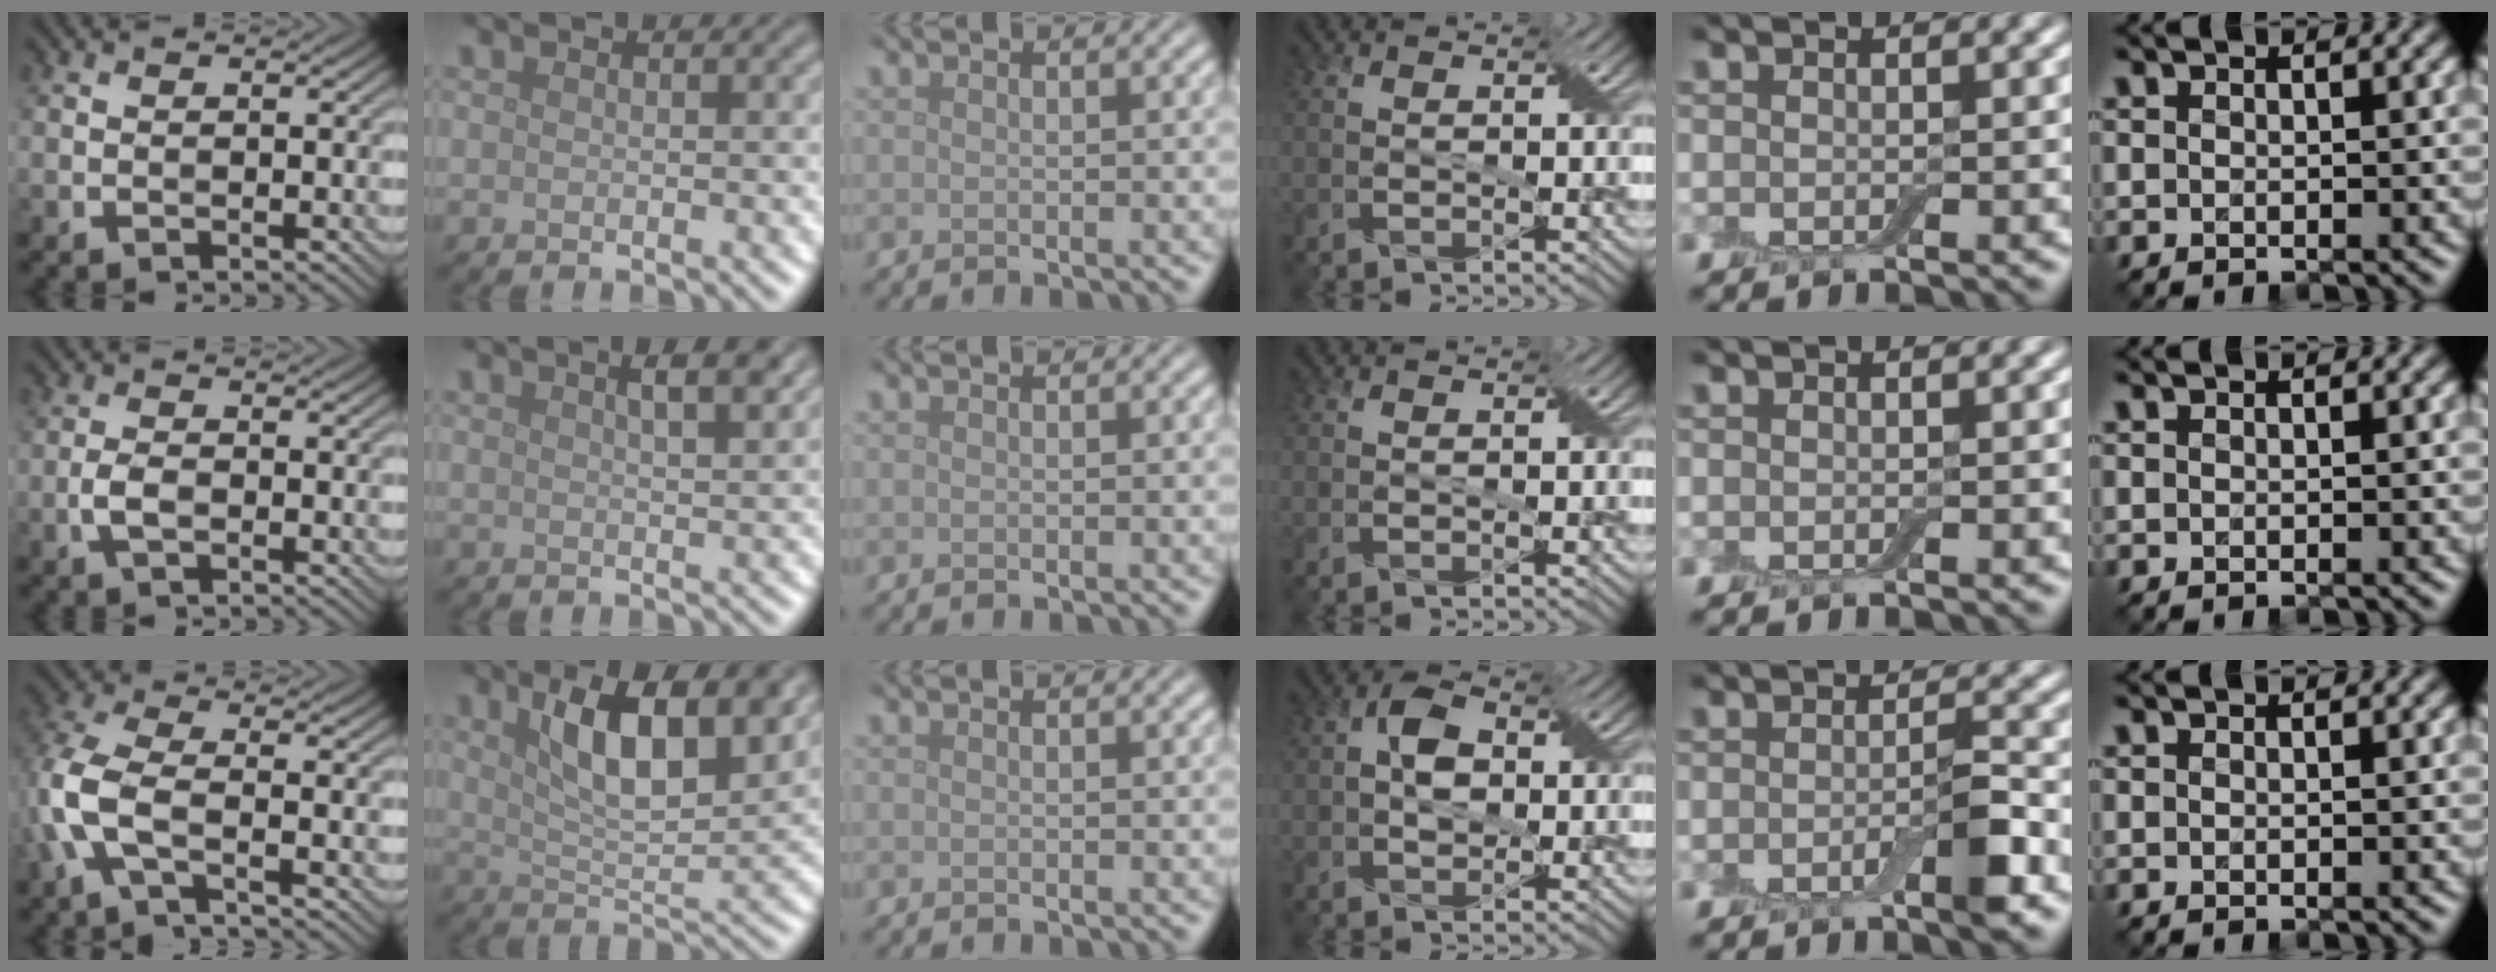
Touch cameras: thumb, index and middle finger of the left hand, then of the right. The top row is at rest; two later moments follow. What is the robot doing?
{"motion": "insert", "object": "box of matches"}